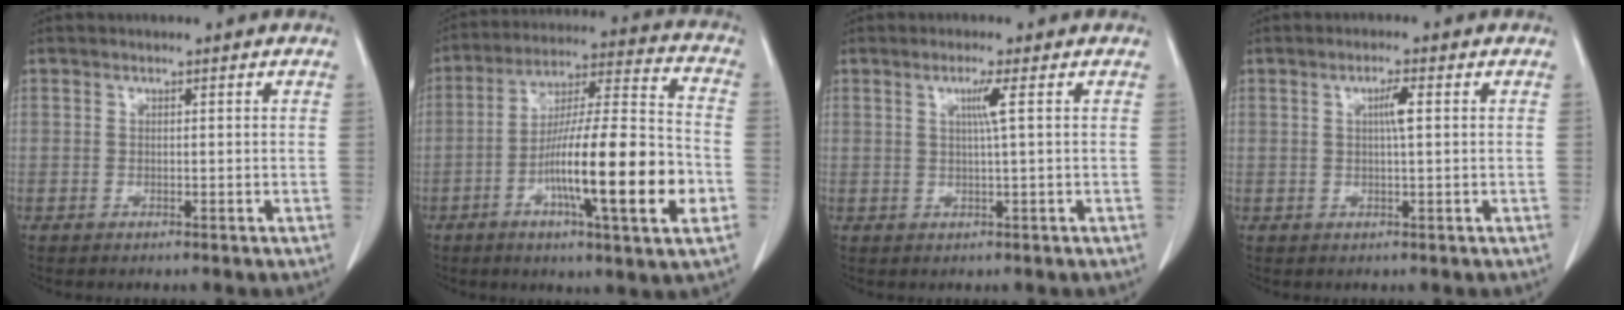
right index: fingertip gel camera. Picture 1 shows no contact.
{"total": 19.7, "force": [-5.8, 1.3, 18.8], "torque": [-0.305, -0.006, -0.093]}
{"total": 2.6, "force": [0.8, -0.6, 2.4], "torque": [-0.047, -0.001, 0.015]}
{"total": 2.5, "force": [0.5, 0.1, 2.5], "torque": [-0.044, 0.002, 0.009]}